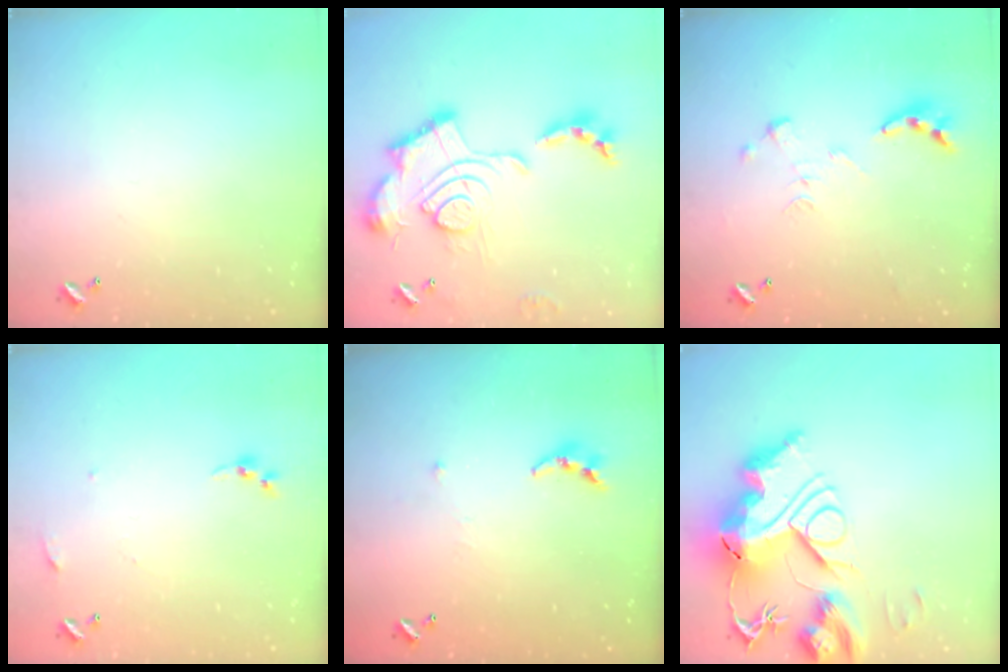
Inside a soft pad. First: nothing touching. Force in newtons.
{"total": 2.5, "press": 1.9, "slide": 1.7}
{"total": 0.0}
{"total": 5.1, "press": 5.0, "slide": 0.6}
{"total": 5.8, "press": 5.8, "slide": 0.1}
{"total": 0.7, "press": 0.7, "slide": 0.0}